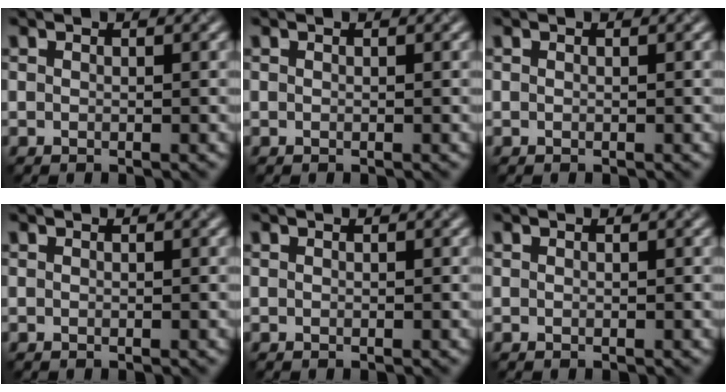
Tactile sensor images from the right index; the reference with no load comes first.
{"total": 0.0}
{"total": 0.0}
{"total": 0.0}
{"total": 0.0}
{"total": 0.0}